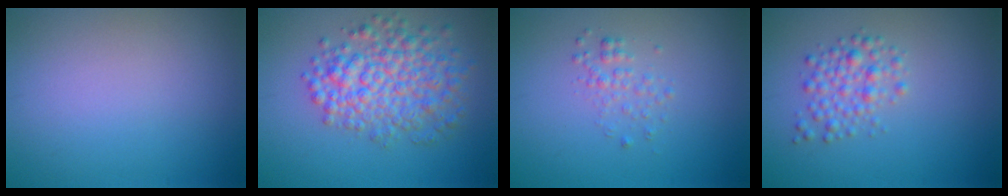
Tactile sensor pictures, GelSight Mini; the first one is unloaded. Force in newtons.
{"total": 5.9, "press": 5.9, "slide": 0.2}
{"total": 1.4, "press": 1.4, "slide": 0.1}
{"total": 2.5, "press": 2.5, "slide": 0.1}